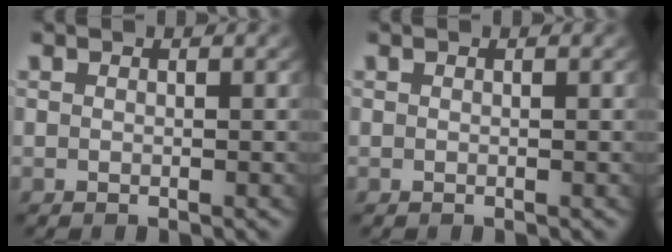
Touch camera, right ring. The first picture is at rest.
{"total": 0.0}